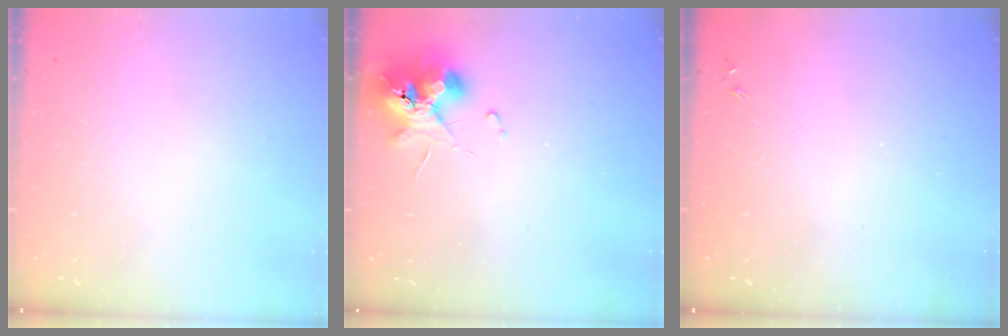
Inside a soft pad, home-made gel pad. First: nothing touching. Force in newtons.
{"total": 11.3, "press": 11.2, "slide": 0.9}
{"total": 0.0}